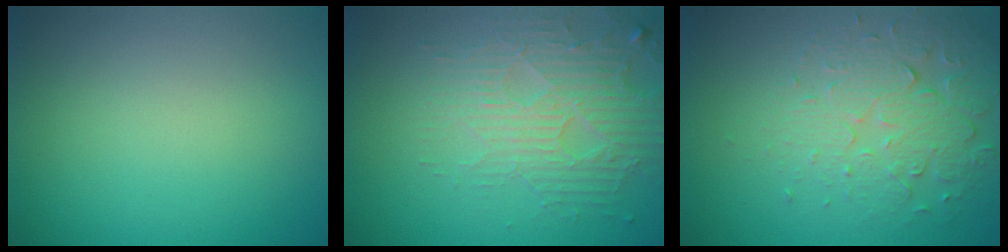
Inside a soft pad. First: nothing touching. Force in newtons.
{"total": 3.9, "press": 3.8, "slide": 1.0}
{"total": 5.5, "press": 3.6, "slide": 4.1}